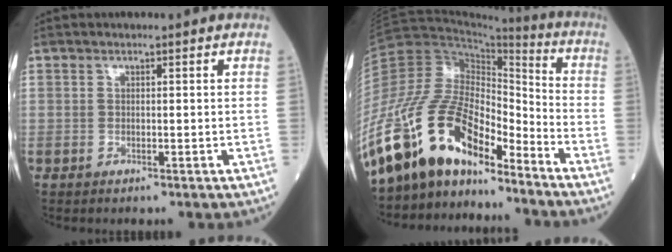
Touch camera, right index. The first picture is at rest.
{"total": 18.8, "force": [-14.8, 6.6, 9.5], "torque": [-0.196, 0.039, -0.273]}